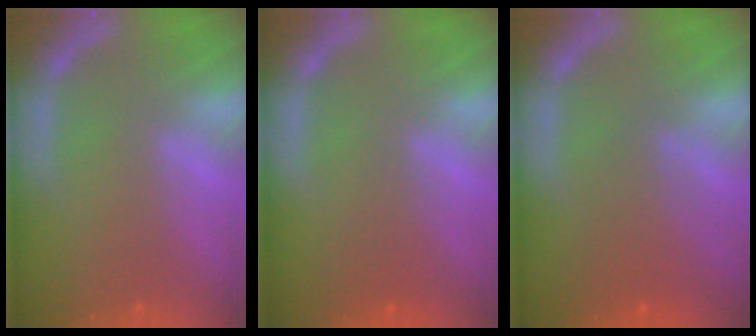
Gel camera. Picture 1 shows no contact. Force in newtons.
{"total": 1.5}
{"total": 3.6}